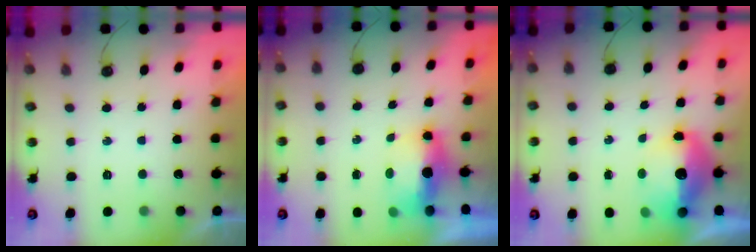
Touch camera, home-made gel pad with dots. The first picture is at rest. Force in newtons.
{"total": 7.0, "press": 7.0, "slide": 0.3}
{"total": 14.3, "press": 14.2, "slide": 1.3}